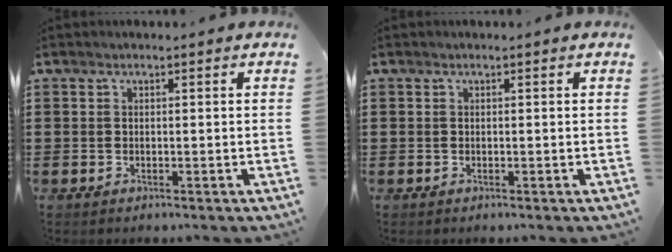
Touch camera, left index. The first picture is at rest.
{"total": 0.0}